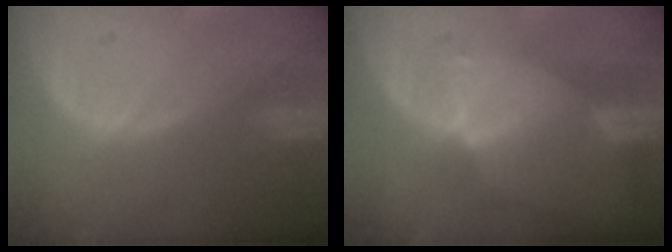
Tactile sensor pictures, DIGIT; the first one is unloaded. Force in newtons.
{"total": 6.6, "press": 5.9, "slide": 2.9}